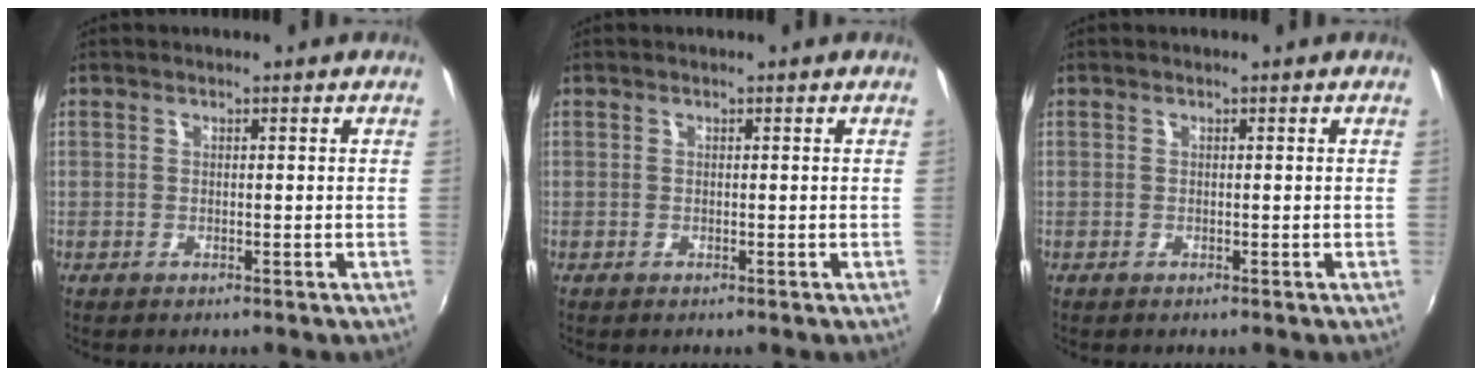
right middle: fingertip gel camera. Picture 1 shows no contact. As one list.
[{"total": 0.0}, {"total": 0.0}]